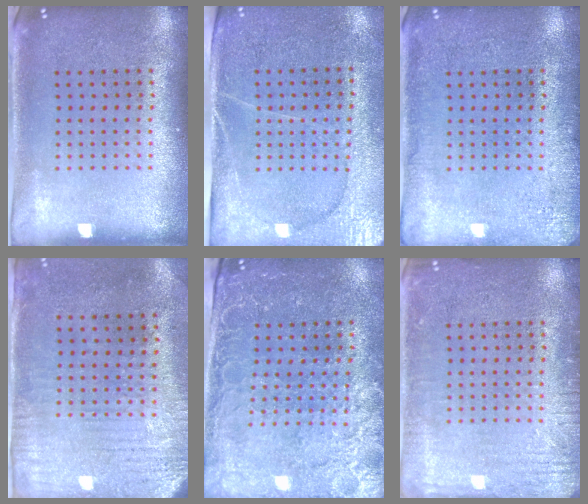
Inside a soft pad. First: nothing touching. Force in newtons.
{"total": 3.0, "press": 2.8, "slide": 1.1}
{"total": 2.3, "press": 2.2, "slide": 0.3}
{"total": 3.1, "press": 2.4, "slide": 1.9}
{"total": 3.1, "press": 2.9, "slide": 1.0}
{"total": 2.8, "press": 2.8, "slide": 0.4}